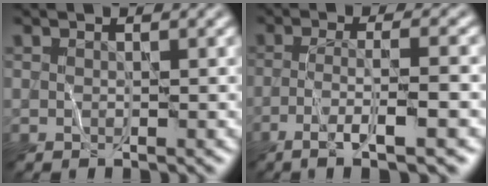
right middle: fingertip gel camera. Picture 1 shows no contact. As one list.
[{"total": 5.6, "force": [-2.4, 0.8, 5.0], "torque": [-0.077, 0.012, -0.049]}]